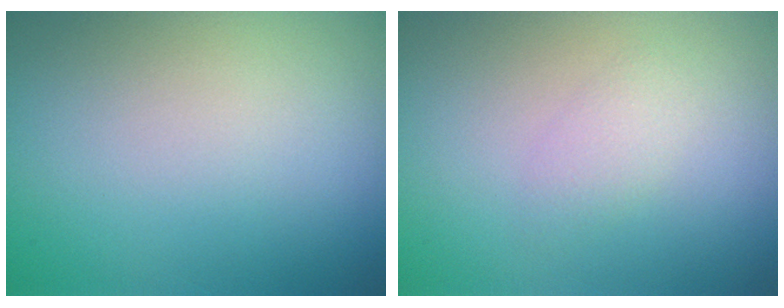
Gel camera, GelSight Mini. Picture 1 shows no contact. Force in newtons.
{"total": 1.3, "press": 1.3, "slide": 0.1}